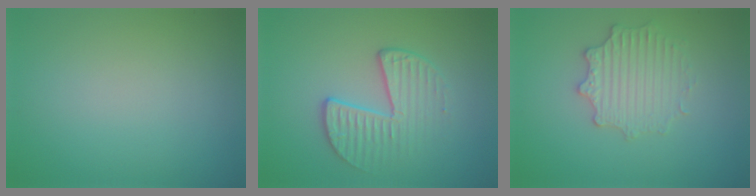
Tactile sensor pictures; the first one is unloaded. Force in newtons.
{"total": 3.0, "press": 2.4, "slide": 1.8}
{"total": 2.9, "press": 2.9, "slide": 0.6}